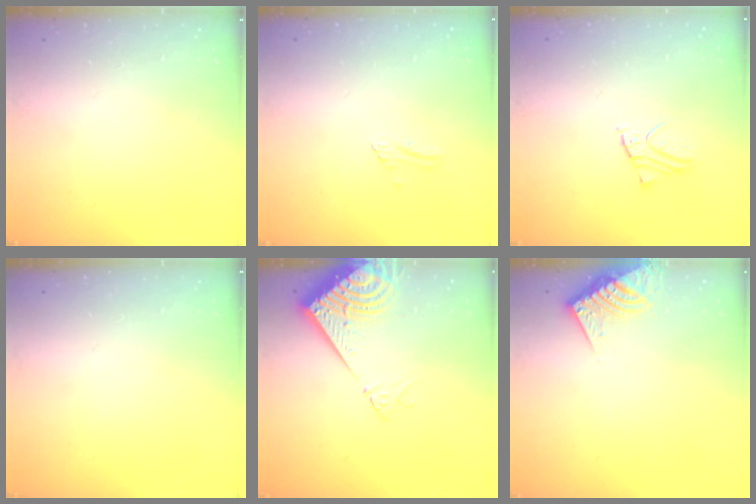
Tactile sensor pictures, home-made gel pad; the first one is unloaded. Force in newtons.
{"total": 1.4, "press": 1.4, "slide": 0.1}
{"total": 2.2, "press": 2.2, "slide": 0.1}
{"total": 0.0}
{"total": 13.2, "press": 13.1, "slide": 2.0}
{"total": 8.5, "press": 8.5, "slide": 0.7}